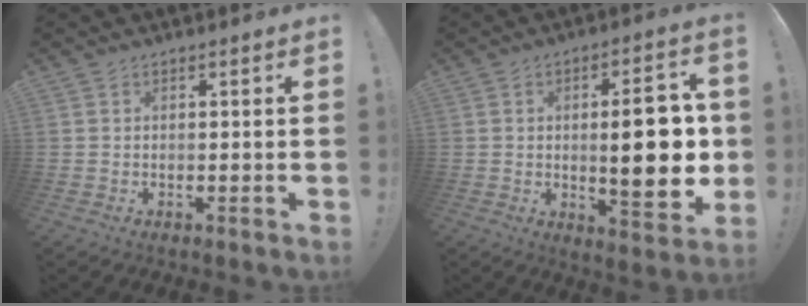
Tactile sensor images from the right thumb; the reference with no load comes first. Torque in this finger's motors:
{"motor_torque": [0.25, 0.38, 1.14, 0.18, 0.07]}